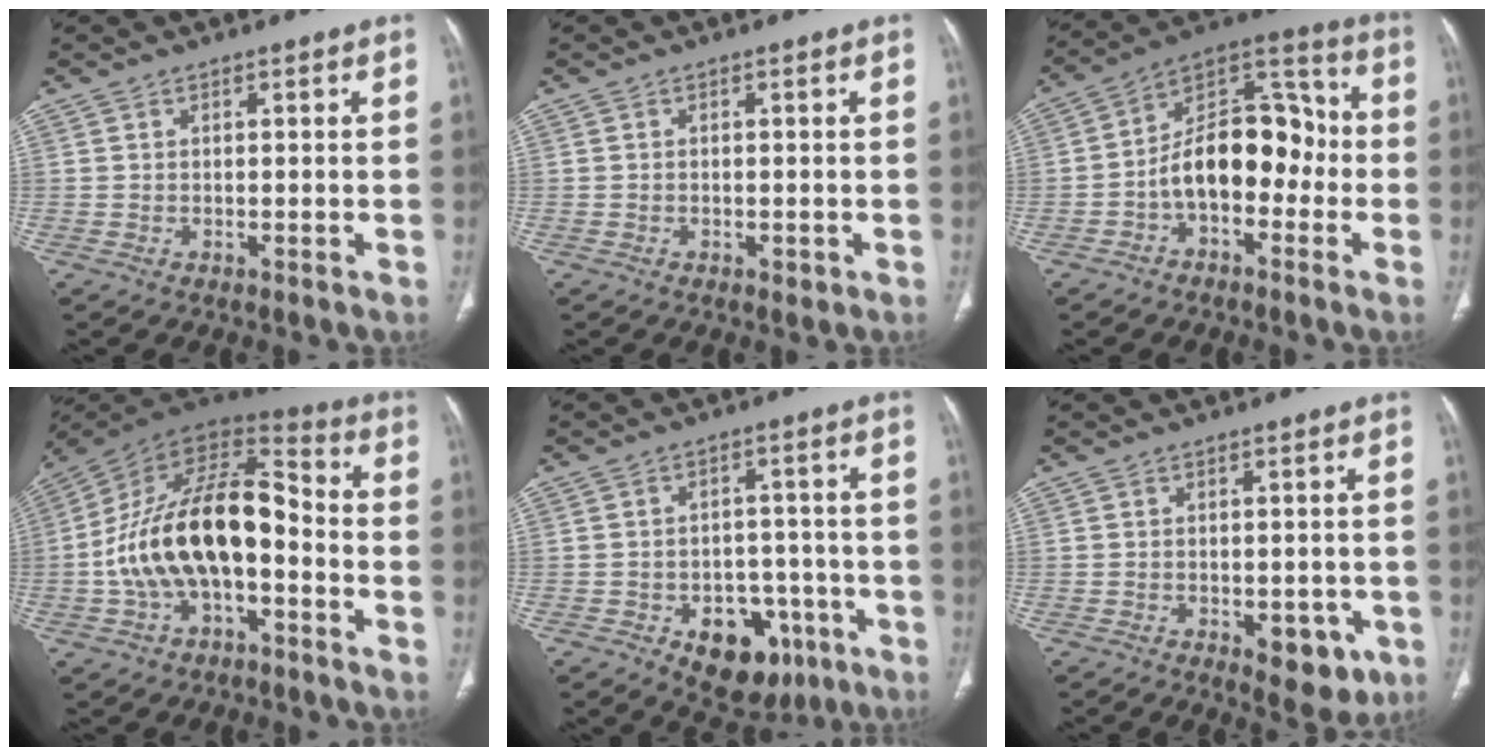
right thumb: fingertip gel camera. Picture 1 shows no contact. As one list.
[{"total": 1.0, "force": [-0.4, 0.6, 0.7], "torque": [-0.010, -0.001, -0.004]}, {"total": 15.9, "force": [-3.1, 9.6, 12.3], "torque": [-0.168, 0.063, -0.061]}, {"total": 21.1, "force": [-3.9, 11.2, 17.5], "torque": [-0.305, 0.061, -0.068]}, {"total": 12.5, "force": [-5.8, 8.2, 7.3], "torque": [-0.059, 0.039, -0.070]}, {"total": 7.7, "force": [-3.0, 4.1, 5.8], "torque": [-0.048, 0.006, -0.028]}]